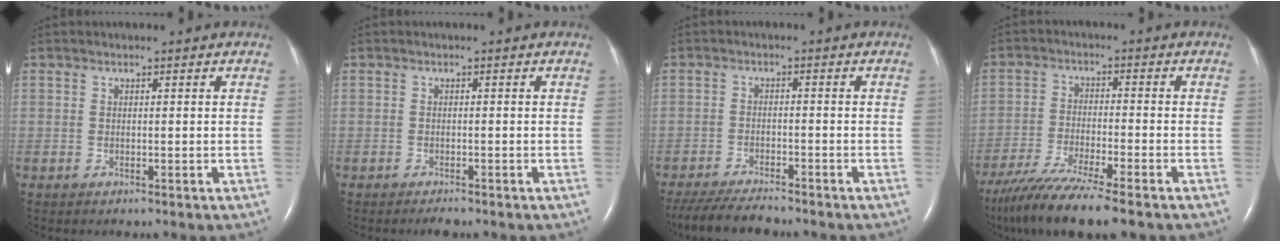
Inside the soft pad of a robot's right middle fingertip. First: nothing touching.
{"total": 1.2, "force": [-1.1, 0.2, 0.6], "torque": [-0.014, -0.003, -0.014]}
{"total": 8.5, "force": [-7.7, 1.0, 3.6], "torque": [-0.061, -0.022, -0.127]}
{"total": 12.3, "force": [-9.8, 0.2, 7.4], "torque": [-0.135, -0.036, -0.163]}